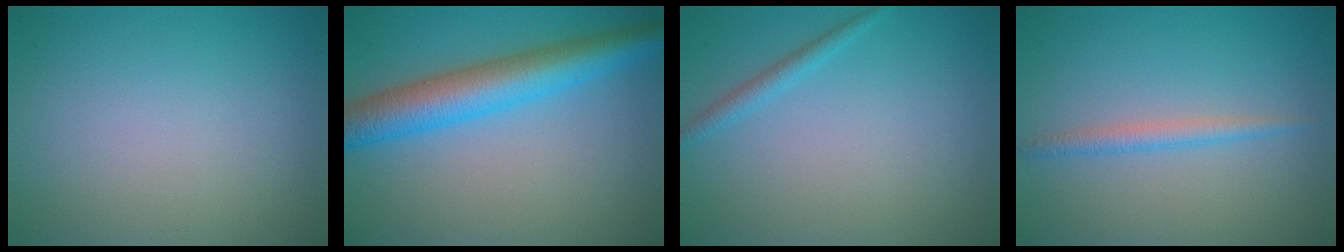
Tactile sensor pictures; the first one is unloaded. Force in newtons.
{"total": 6.5, "press": 6.5, "slide": 0.1}
{"total": 1.3, "press": 1.3, "slide": 0.1}
{"total": 1.6, "press": 1.6, "slide": 0.1}